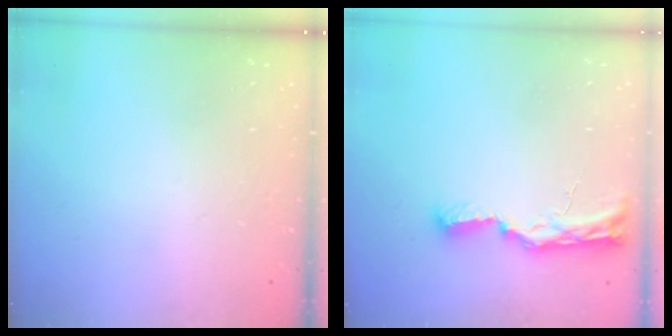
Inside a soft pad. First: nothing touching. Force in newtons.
{"total": 8.8, "press": 8.7, "slide": 0.9}